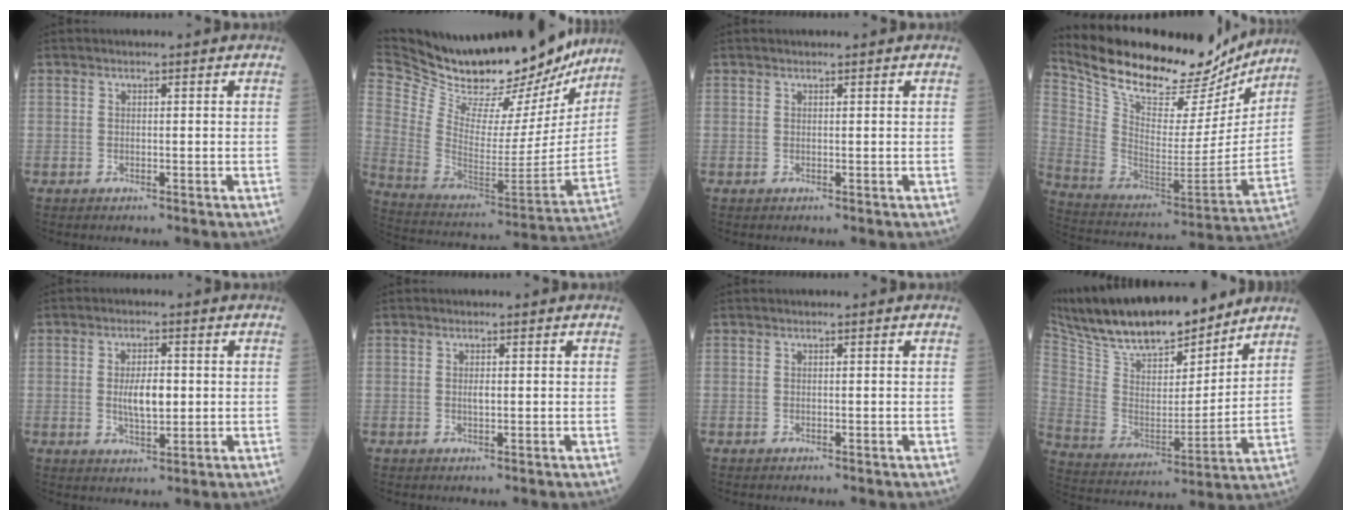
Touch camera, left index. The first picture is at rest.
{"total": 31.6, "force": [27.9, 8.6, 11.9], "torque": [-0.216, -0.050, 0.404]}
{"total": 0.9, "force": [0.9, 0.1, 0.3], "torque": [-0.001, 0.009, 0.014]}
{"total": 25.9, "force": [22.6, 7.0, 10.5], "torque": [-0.187, -0.023, 0.342]}
{"total": 4.9, "force": [0.0, 1.9, 4.5], "torque": [-0.081, -0.004, 0.004]}
{"total": 0.8, "force": [0.0, 0.3, 0.7], "torque": [-0.010, -0.003, 0.000]}
{"total": 0.0}
{"total": 21.7, "force": [18.2, 5.5, 10.4], "torque": [-0.186, 0.010, 0.314]}